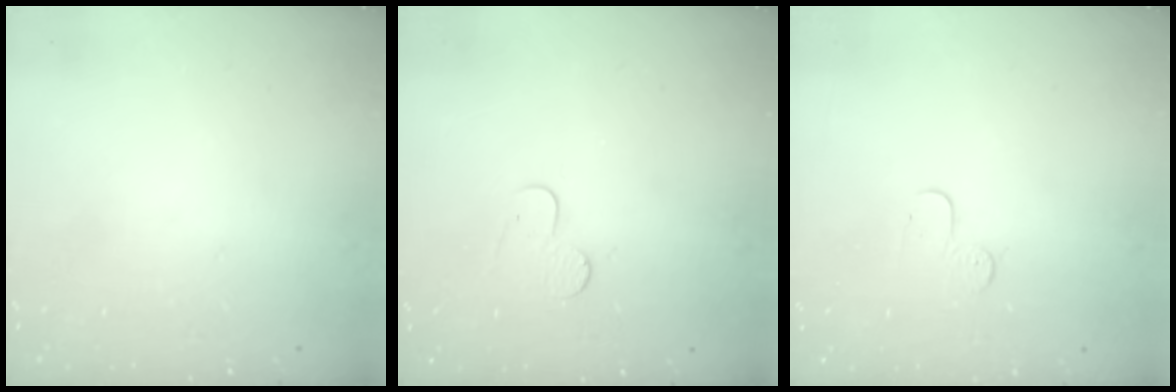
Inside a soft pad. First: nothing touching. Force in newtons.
{"total": 4.9, "press": 4.8, "slide": 0.5}
{"total": 3.9, "press": 3.9, "slide": 0.4}